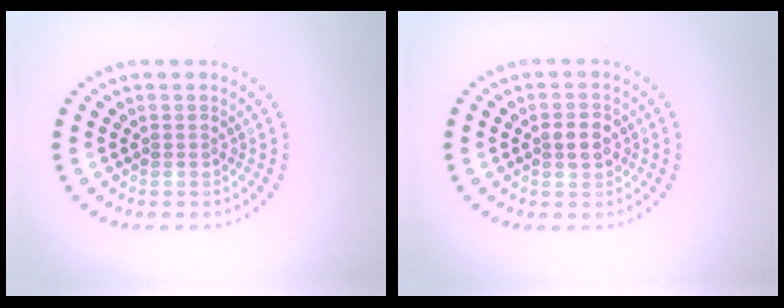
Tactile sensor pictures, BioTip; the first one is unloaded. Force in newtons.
{"total": 2.1, "press": 2.1, "slide": 0.1}